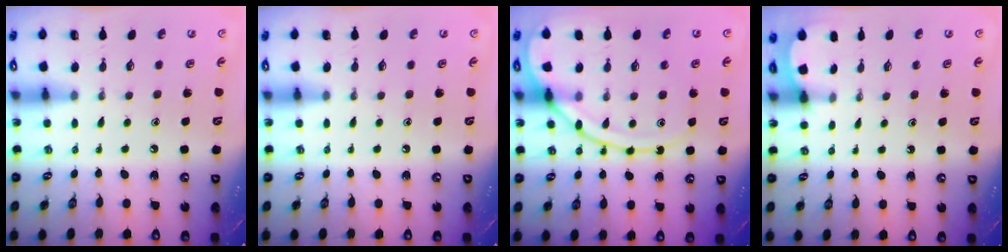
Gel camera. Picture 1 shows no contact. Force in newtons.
{"total": 0.0}
{"total": 12.8, "press": 12.8, "slide": 1.0}
{"total": 1.9, "press": 1.9, "slide": 0.2}